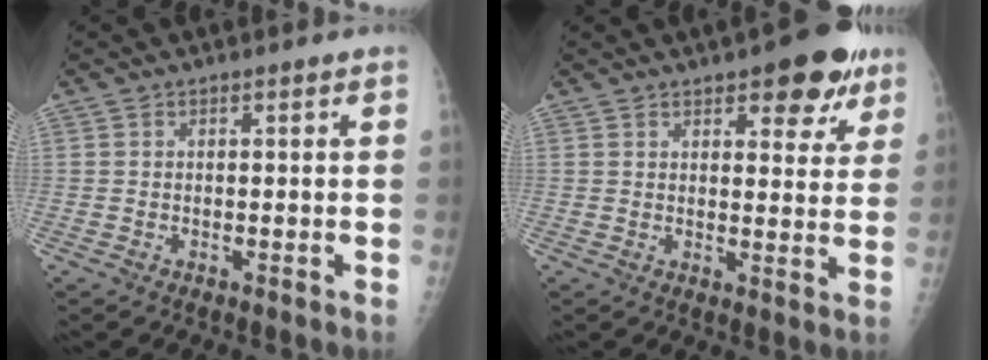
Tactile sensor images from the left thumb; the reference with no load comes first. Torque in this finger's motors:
{"motor_torque": [0.11, 0.10, 0.66, -0.32, 0.04]}